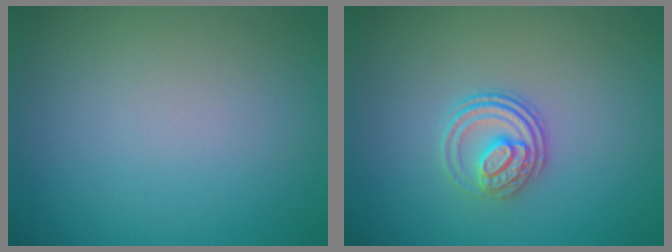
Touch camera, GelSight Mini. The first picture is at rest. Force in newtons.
{"total": 3.0, "press": 2.5, "slide": 1.7}